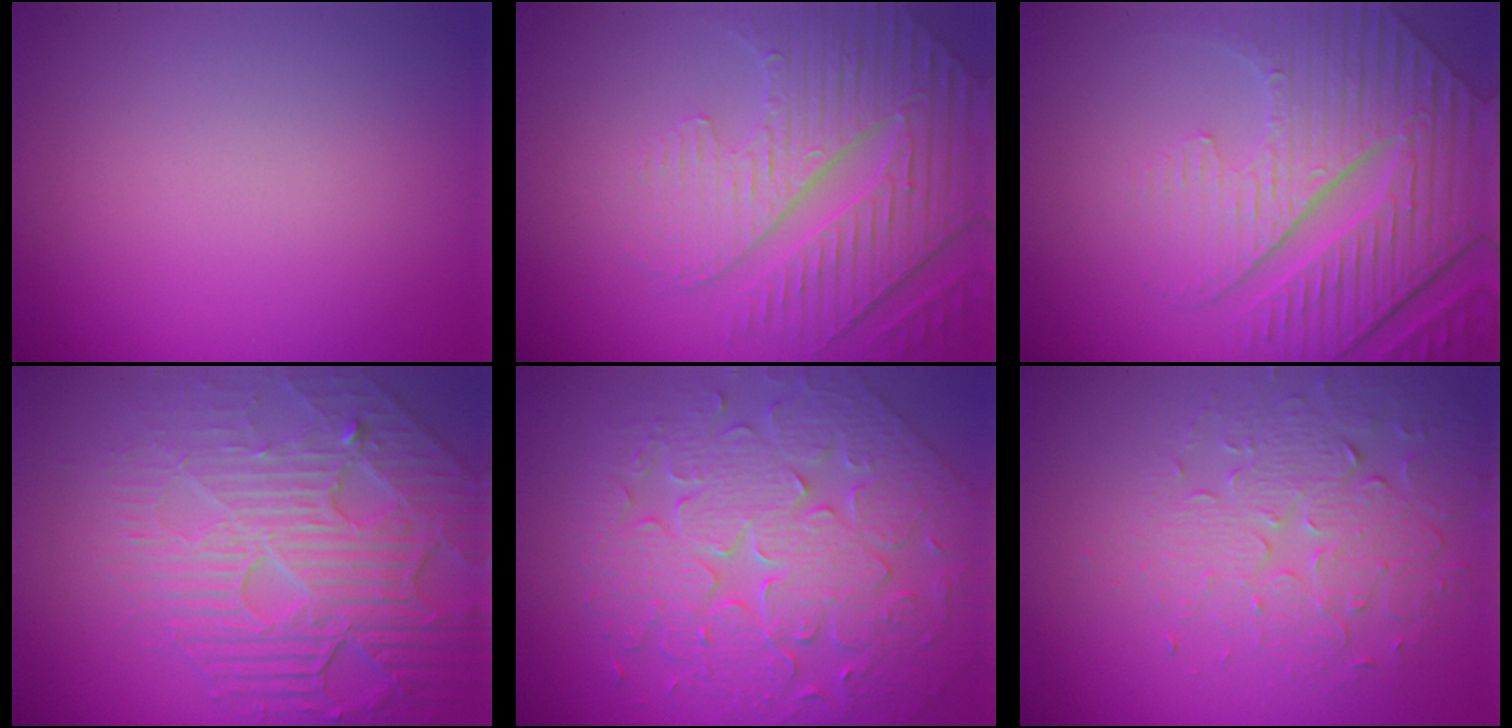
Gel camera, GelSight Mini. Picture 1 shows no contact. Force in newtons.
{"total": 6.6, "press": 5.2, "slide": 4.1}
{"total": 8.5, "press": 6.3, "slide": 5.8}
{"total": 7.5, "press": 5.7, "slide": 4.9}
{"total": 6.8, "press": 6.0, "slide": 3.2}
{"total": 3.8, "press": 3.4, "slide": 1.6}